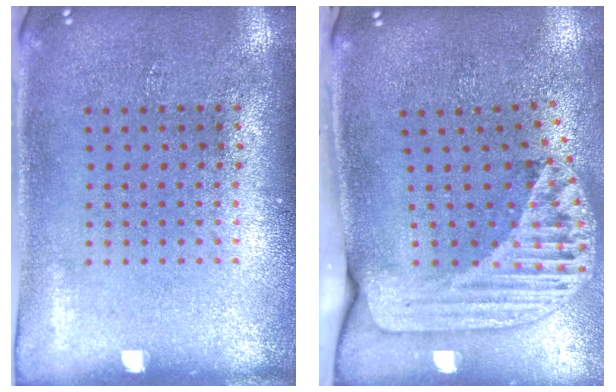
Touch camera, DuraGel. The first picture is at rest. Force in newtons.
{"total": 2.7, "press": 1.8, "slide": 1.9}